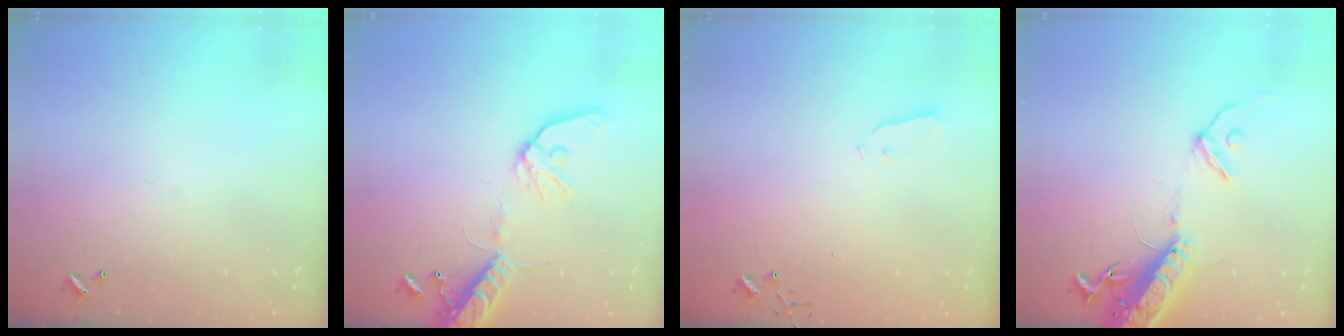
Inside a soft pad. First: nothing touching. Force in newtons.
{"total": 14.1, "press": 13.8, "slide": 3.0}
{"total": 2.5, "press": 2.5, "slide": 0.4}
{"total": 16.3, "press": 15.8, "slide": 4.0}